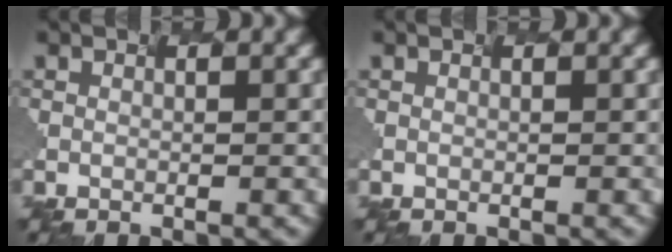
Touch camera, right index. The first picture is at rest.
{"total": 0.0}